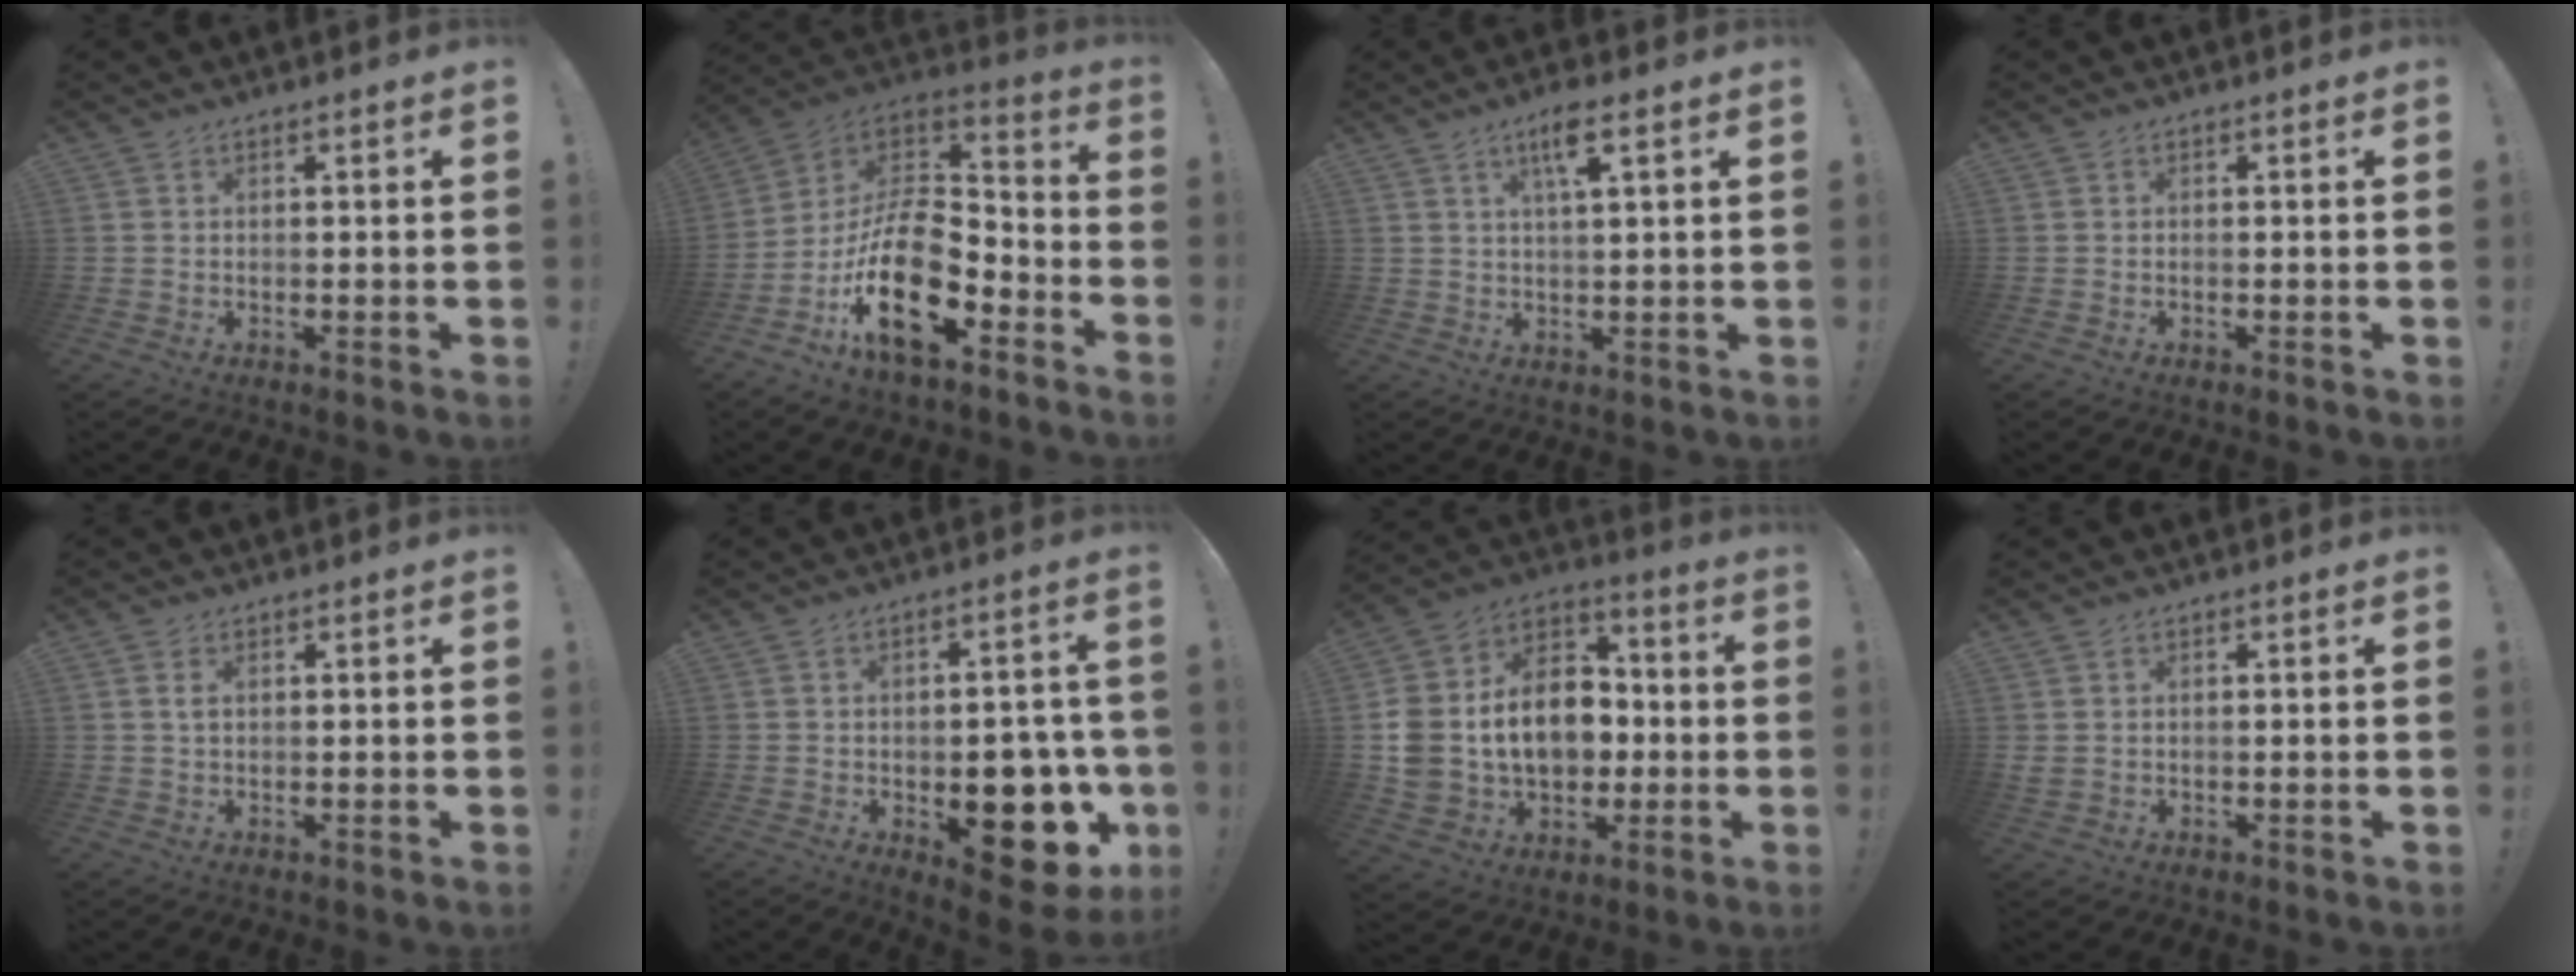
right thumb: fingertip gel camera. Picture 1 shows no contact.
{"total": 22.0, "force": [-8.6, 11.4, 16.8], "torque": [-0.316, 0.040, -0.141]}
{"total": 6.0, "force": [3.0, 0.7, 5.1], "torque": [-0.085, -0.002, 0.045]}
{"total": 0.0}
{"total": 1.5, "force": [0.7, 0.8, 1.1], "torque": [-0.022, 0.002, 0.012]}
{"total": 16.7, "force": [-5.2, 9.2, 12.9], "torque": [-0.117, 0.025, -0.062]}
{"total": 19.5, "force": [-0.7, 15.1, 12.3], "torque": [-0.234, 0.020, 0.009]}
{"total": 1.1, "force": [0.4, 0.9, 0.6], "torque": [-0.014, 0.005, 0.009]}